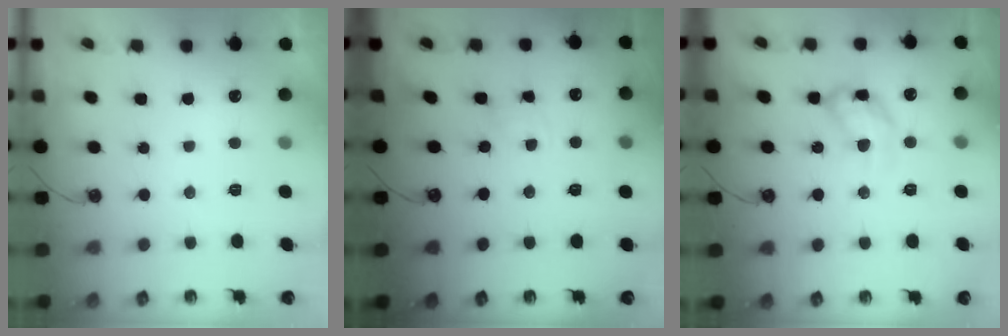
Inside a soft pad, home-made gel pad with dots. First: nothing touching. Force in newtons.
{"total": 2.9, "press": 2.9, "slide": 0.4}
{"total": 12.7, "press": 12.7, "slide": 1.0}